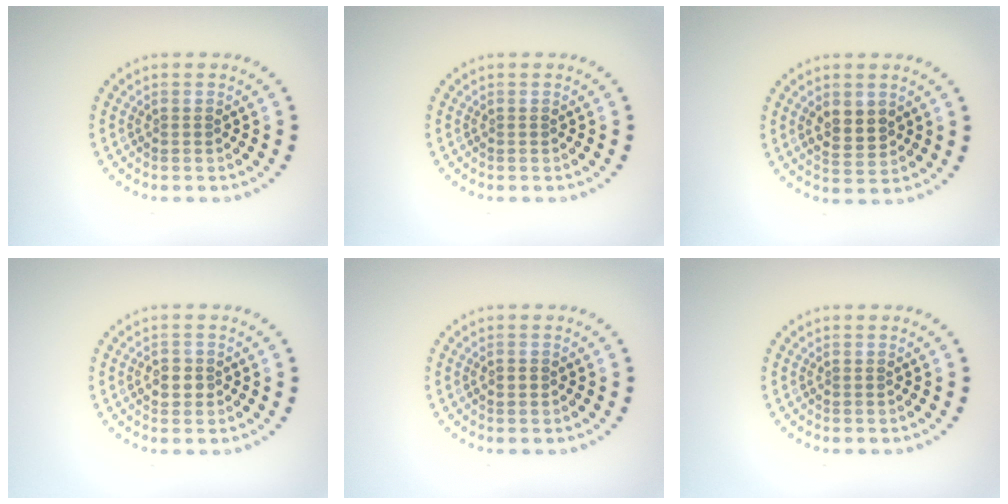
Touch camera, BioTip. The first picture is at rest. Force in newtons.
{"total": 0.0}
{"total": 2.7, "press": 2.7, "slide": 0.5}
{"total": 1.5, "press": 1.5, "slide": 0.2}
{"total": 1.1, "press": 1.1, "slide": 0.2}
{"total": 0.0}